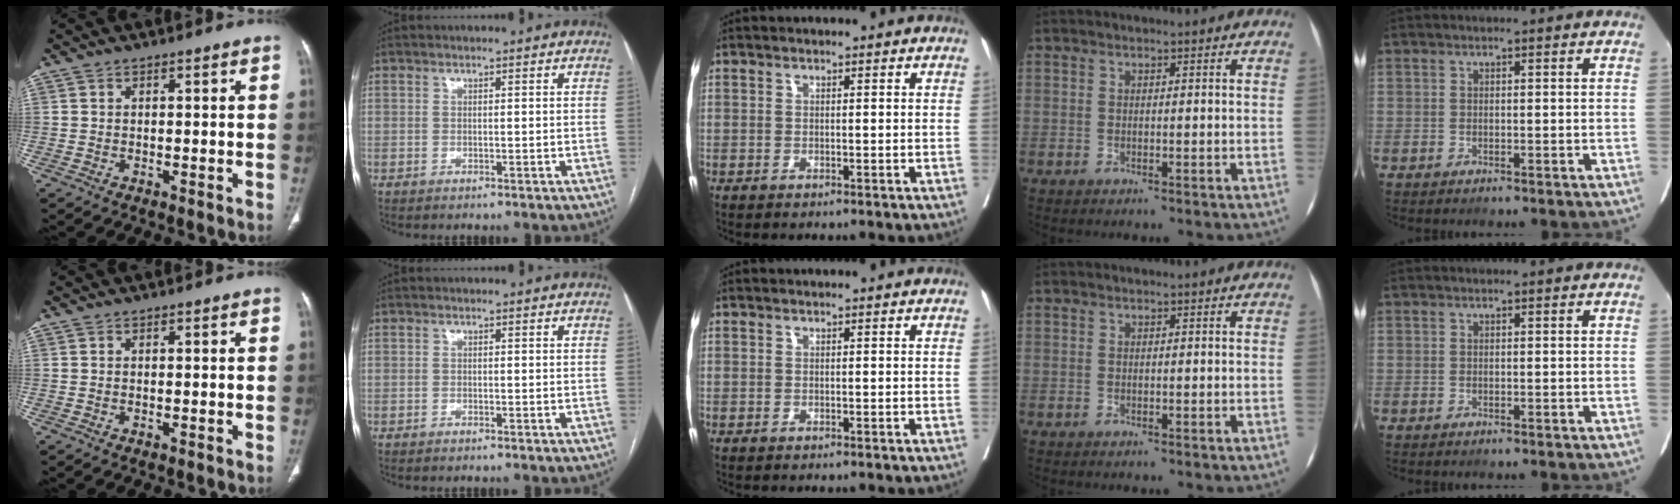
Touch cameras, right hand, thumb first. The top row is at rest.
{}